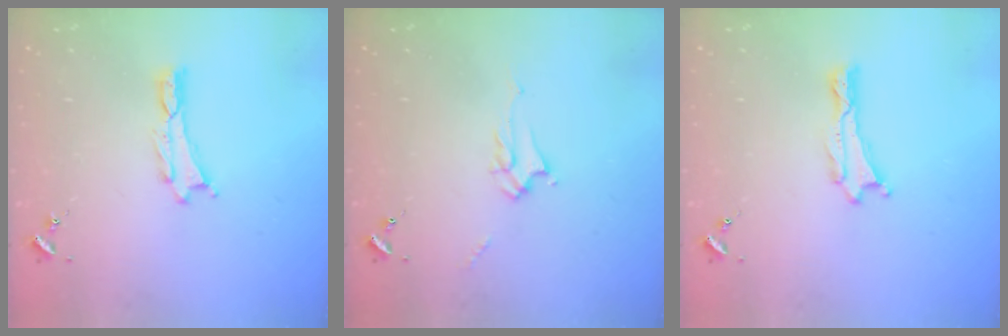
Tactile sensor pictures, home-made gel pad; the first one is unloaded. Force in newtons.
{"total": 2.2, "press": 2.2, "slide": 0.1}
{"total": 0.0}